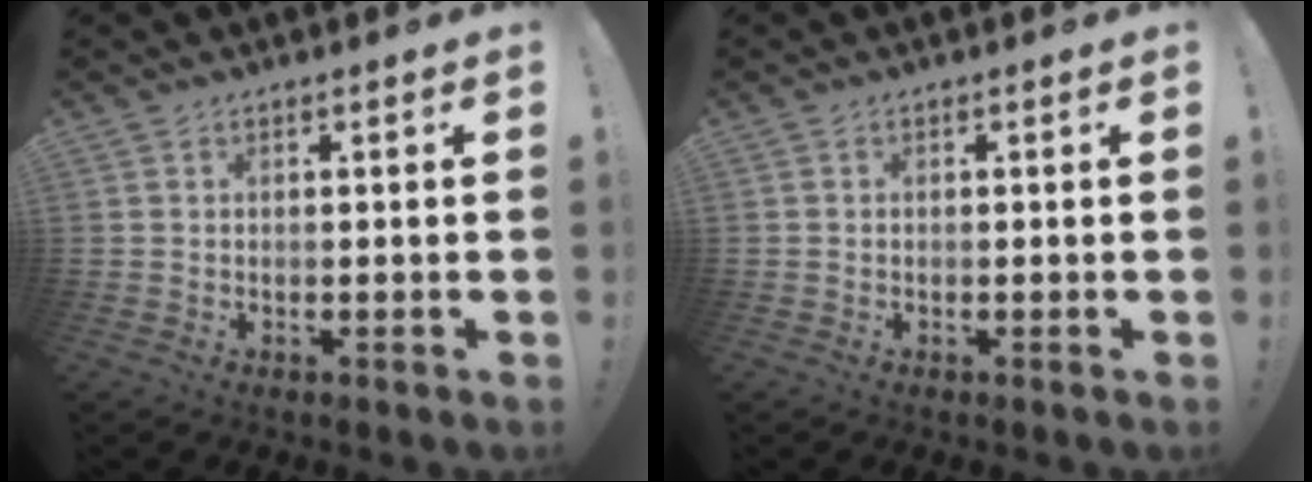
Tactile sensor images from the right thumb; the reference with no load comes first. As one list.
[{"total": 0.0}]